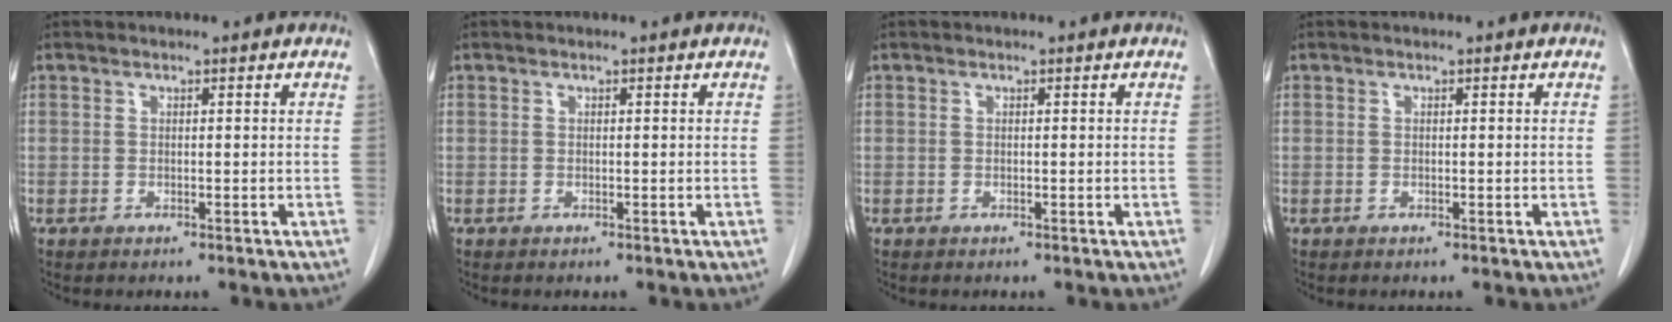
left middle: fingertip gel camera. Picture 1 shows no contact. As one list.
[{"total": 0.0}, {"total": 0.0}, {"total": 0.0}]